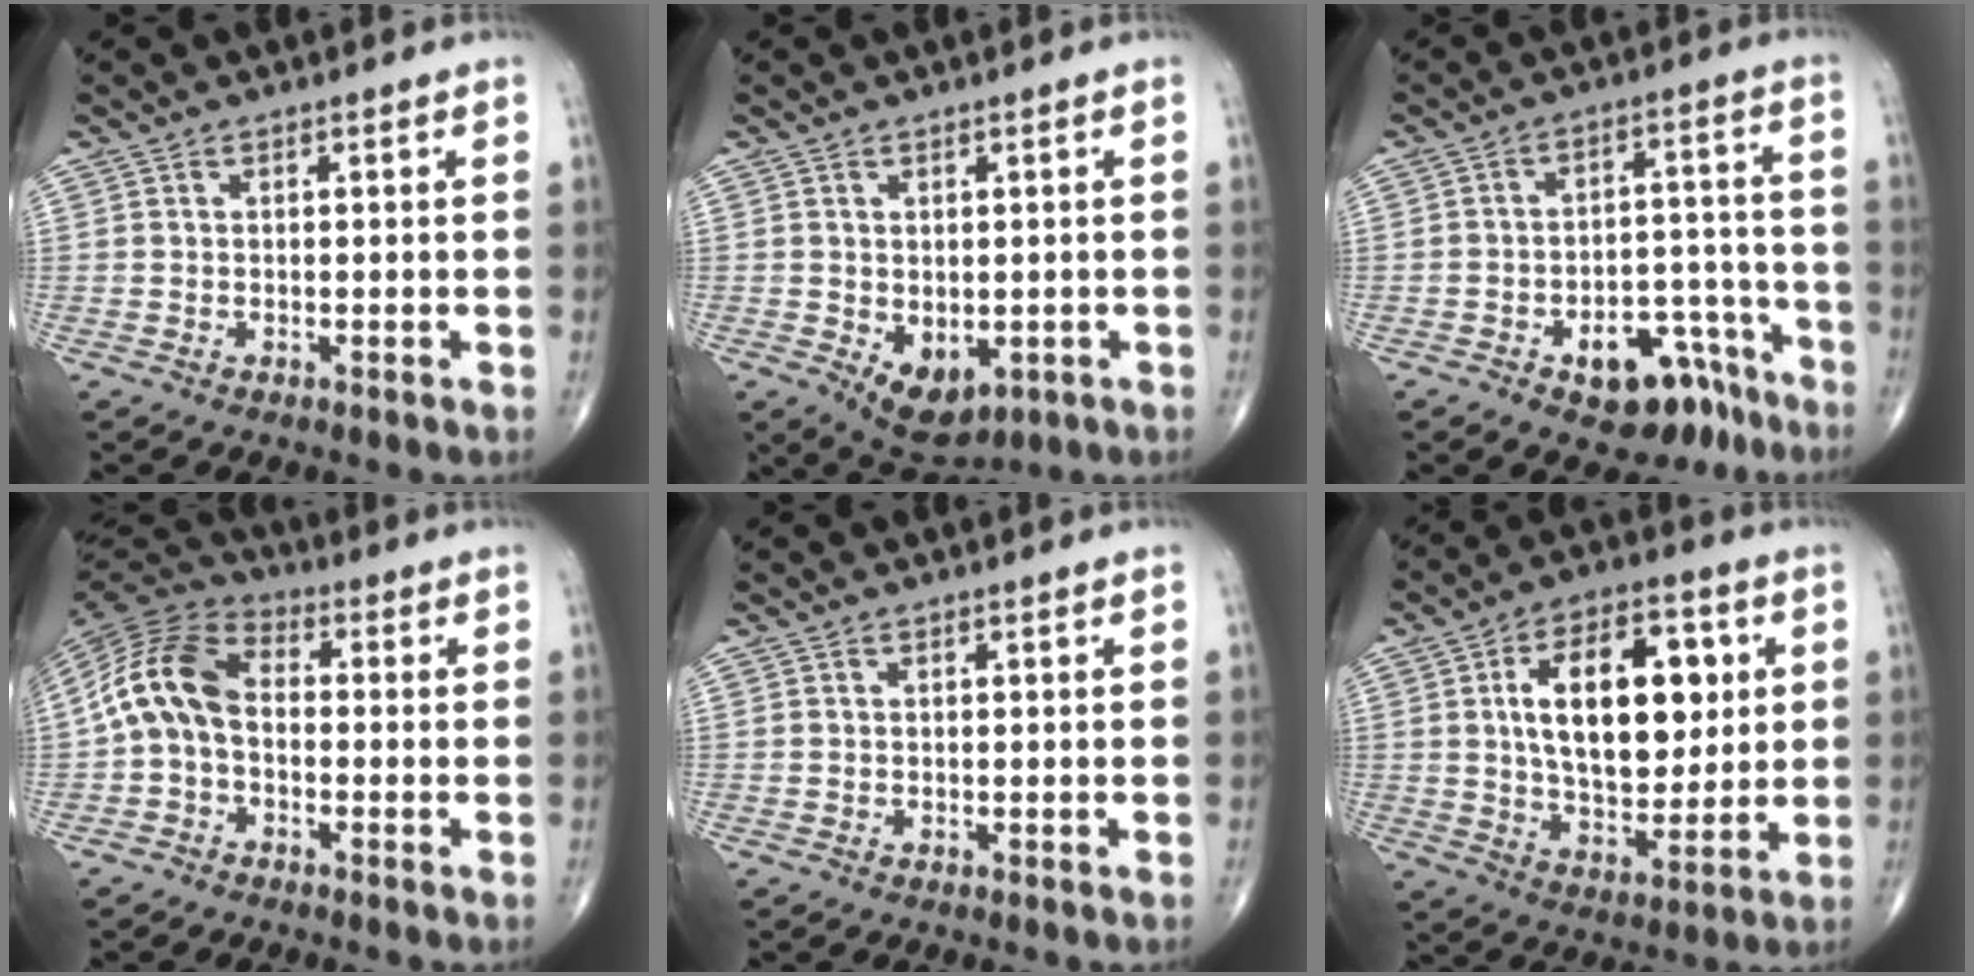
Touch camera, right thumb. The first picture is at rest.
{"total": 7.3, "force": [-1.9, 4.6, 5.4], "torque": [-0.064, -0.009, -0.011]}
{"total": 12.4, "force": [-7.6, 6.8, 7.0], "torque": [-0.058, 0.075, -0.102]}
{"total": 11.5, "force": [-0.9, 7.7, 8.5], "torque": [-0.162, 0.031, -0.034]}
{"total": 0.0}
{"total": 19.3, "force": [3.9, 10.7, 15.6], "torque": [-0.208, -0.005, 0.064]}